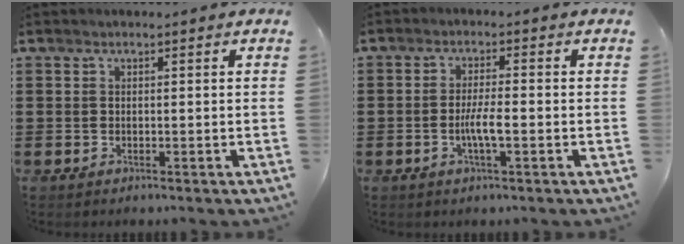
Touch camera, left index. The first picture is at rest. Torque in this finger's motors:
{"motor_torque": [0.35, 0.13, 0.19, 0.07]}